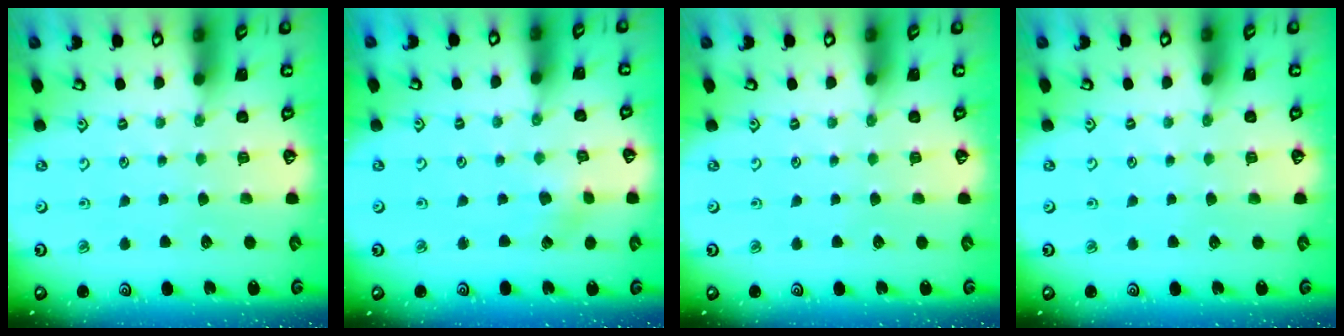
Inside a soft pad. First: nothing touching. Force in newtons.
{"total": 1.7, "press": 1.7, "slide": 0.3}
{"total": 0.0}
{"total": 0.0}